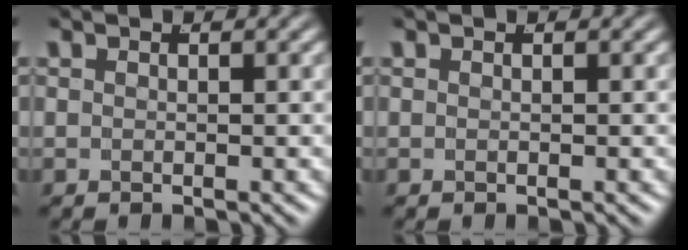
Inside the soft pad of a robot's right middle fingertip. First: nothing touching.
{"total": 0.0}